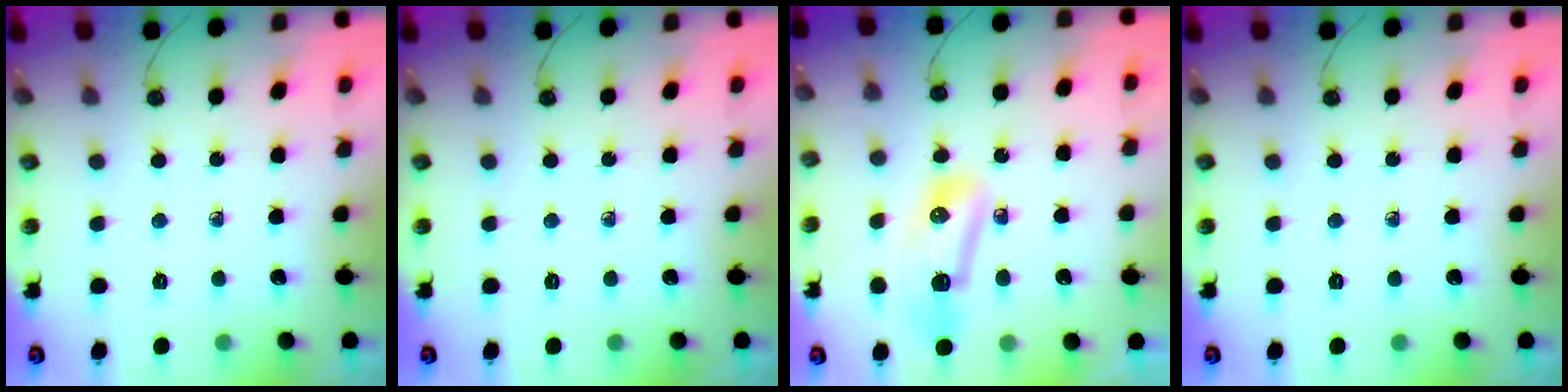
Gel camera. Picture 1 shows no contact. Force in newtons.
{"total": 0.0}
{"total": 11.4, "press": 10.8, "slide": 3.8}
{"total": 0.0}